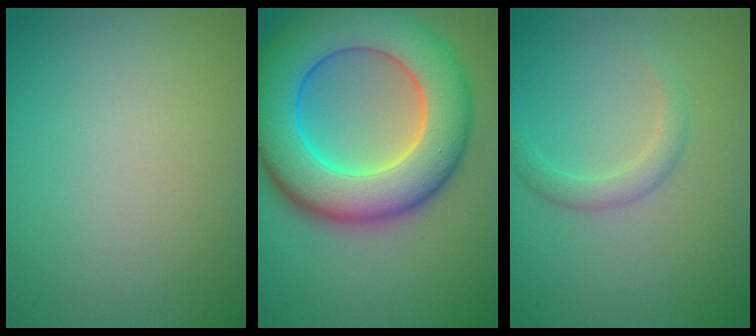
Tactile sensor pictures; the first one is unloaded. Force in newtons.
{"total": 12.5, "press": 12.5, "slide": 0.3}
{"total": 1.8, "press": 1.8, "slide": 0.2}